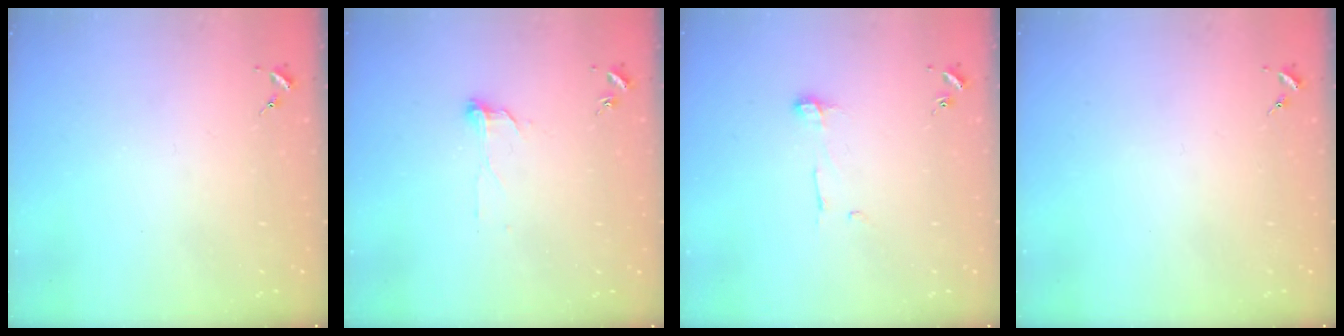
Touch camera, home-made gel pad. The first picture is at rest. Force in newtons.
{"total": 6.4, "press": 6.3, "slide": 0.5}
{"total": 5.4, "press": 5.4, "slide": 0.3}
{"total": 0.0}